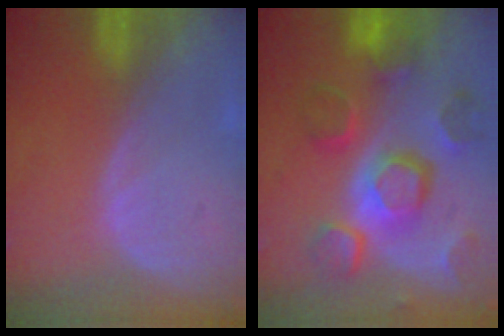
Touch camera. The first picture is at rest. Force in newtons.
{"total": 12.0, "press": 10.6, "slide": 5.6}